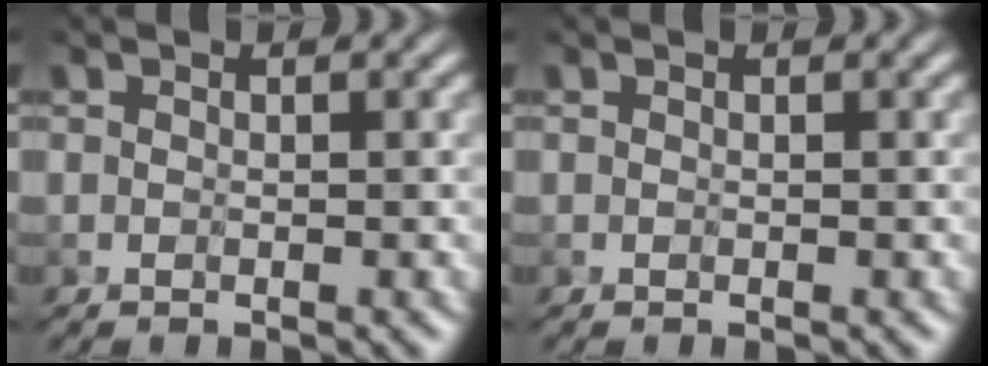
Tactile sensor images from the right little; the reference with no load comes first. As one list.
[{"total": 0.0}]